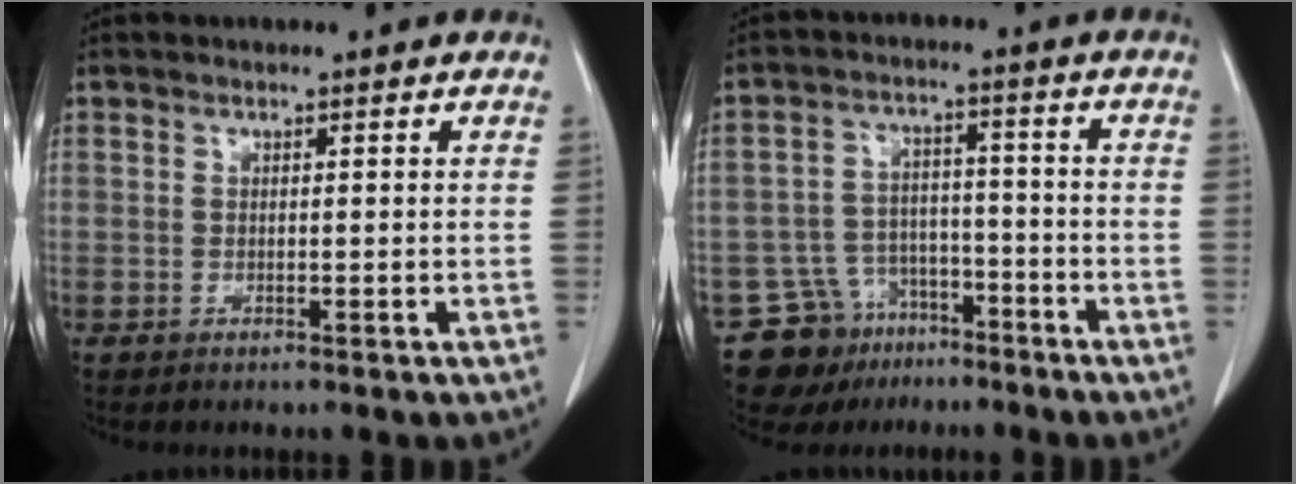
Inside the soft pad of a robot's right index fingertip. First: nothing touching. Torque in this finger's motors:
{"motor_torque": [-0.10, -0.02, -0.39, -0.07]}